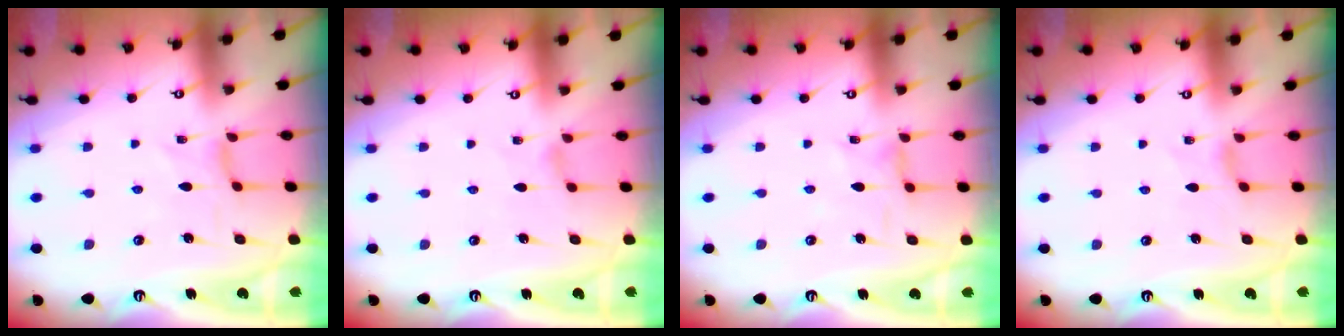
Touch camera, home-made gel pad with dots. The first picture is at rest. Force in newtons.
{"total": 0.0}
{"total": 1.7, "press": 1.7, "slide": 0.4}
{"total": 1.5, "press": 1.4, "slide": 0.4}